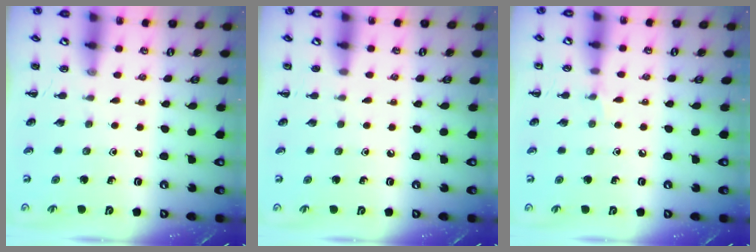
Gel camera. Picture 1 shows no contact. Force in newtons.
{"total": 0.7, "press": 0.7, "slide": 0.0}
{"total": 3.9, "press": 3.6, "slide": 1.3}